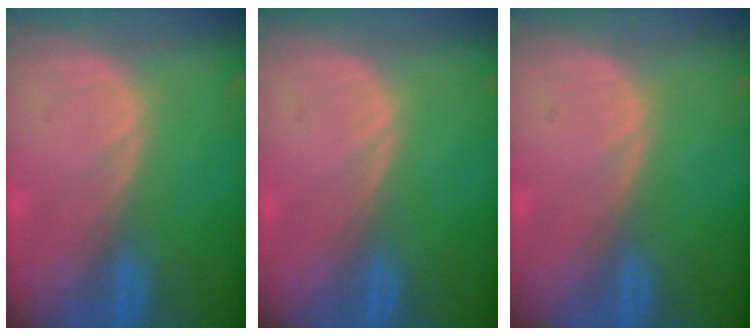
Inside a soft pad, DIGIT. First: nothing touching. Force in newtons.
{"total": 0.0}
{"total": 0.0}